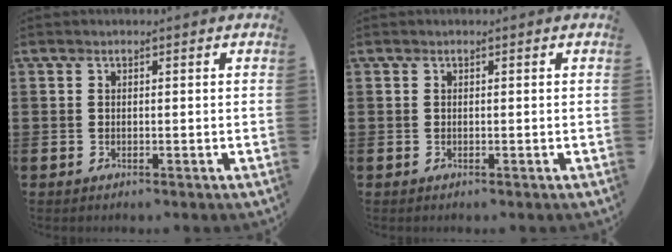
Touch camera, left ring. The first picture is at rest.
{"total": 0.0}